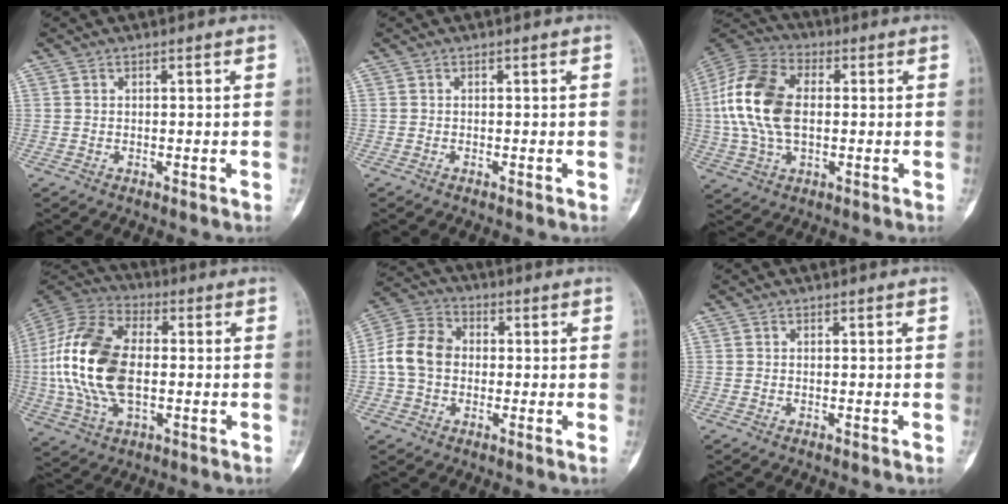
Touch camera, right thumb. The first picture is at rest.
{"total": 0.0}
{"total": 17.1, "force": [0.5, 10.7, 13.4], "torque": [-0.269, 0.019, 0.006]}
{"total": 20.8, "force": [-0.9, 12.3, 16.8], "torque": [-0.346, 0.014, -0.017]}
{"total": 9.9, "force": [-0.4, 7.6, 6.2], "torque": [-0.112, 0.029, -0.020]}
{"total": 0.0}